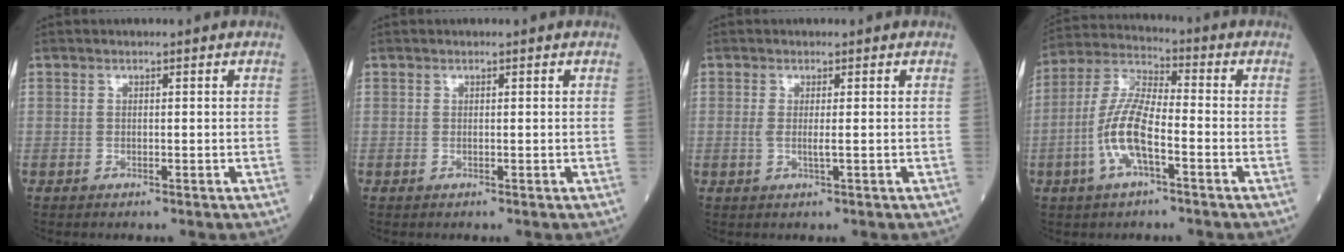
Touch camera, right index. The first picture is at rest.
{"total": 0.0}
{"total": 1.7, "force": [0.0, 0.1, 1.7], "torque": [-0.037, -0.002, 0.000]}
{"total": 10.3, "force": [-3.2, 2.7, 9.4], "torque": [-0.205, 0.007, -0.065]}